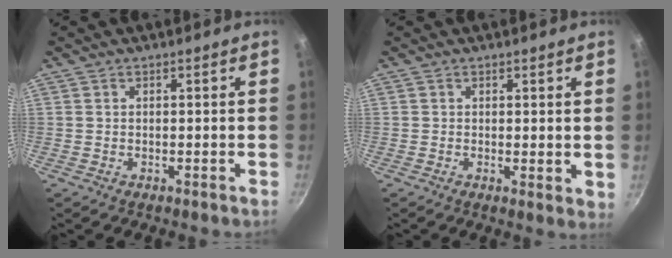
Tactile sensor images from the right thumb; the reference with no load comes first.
{"total": 2.4, "force": [0.6, 1.1, 2.0], "torque": [-0.026, -0.006, 0.009]}